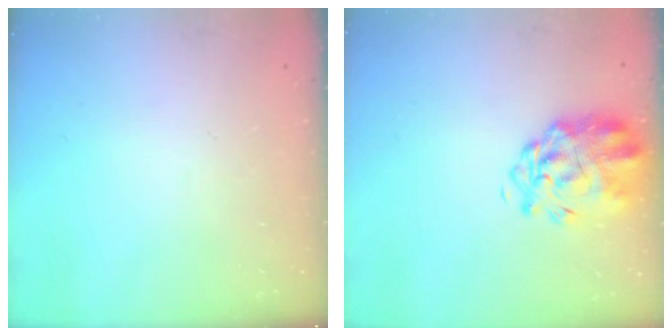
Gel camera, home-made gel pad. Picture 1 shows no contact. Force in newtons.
{"total": 5.4, "press": 4.6, "slide": 2.7}